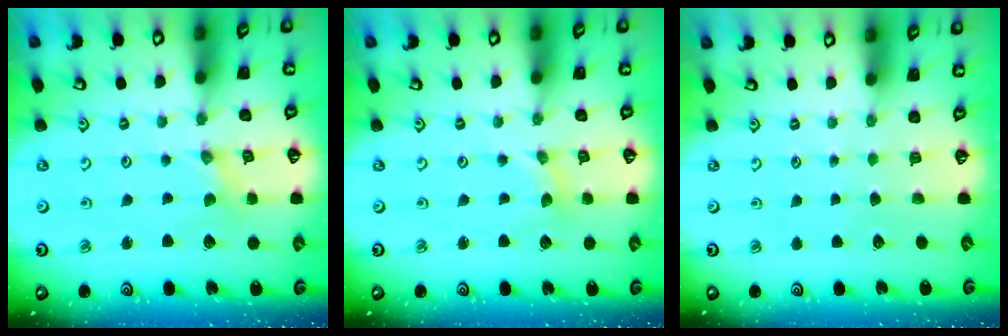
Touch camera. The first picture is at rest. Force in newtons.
{"total": 0.7, "press": 0.7, "slide": 0.1}
{"total": 0.0}